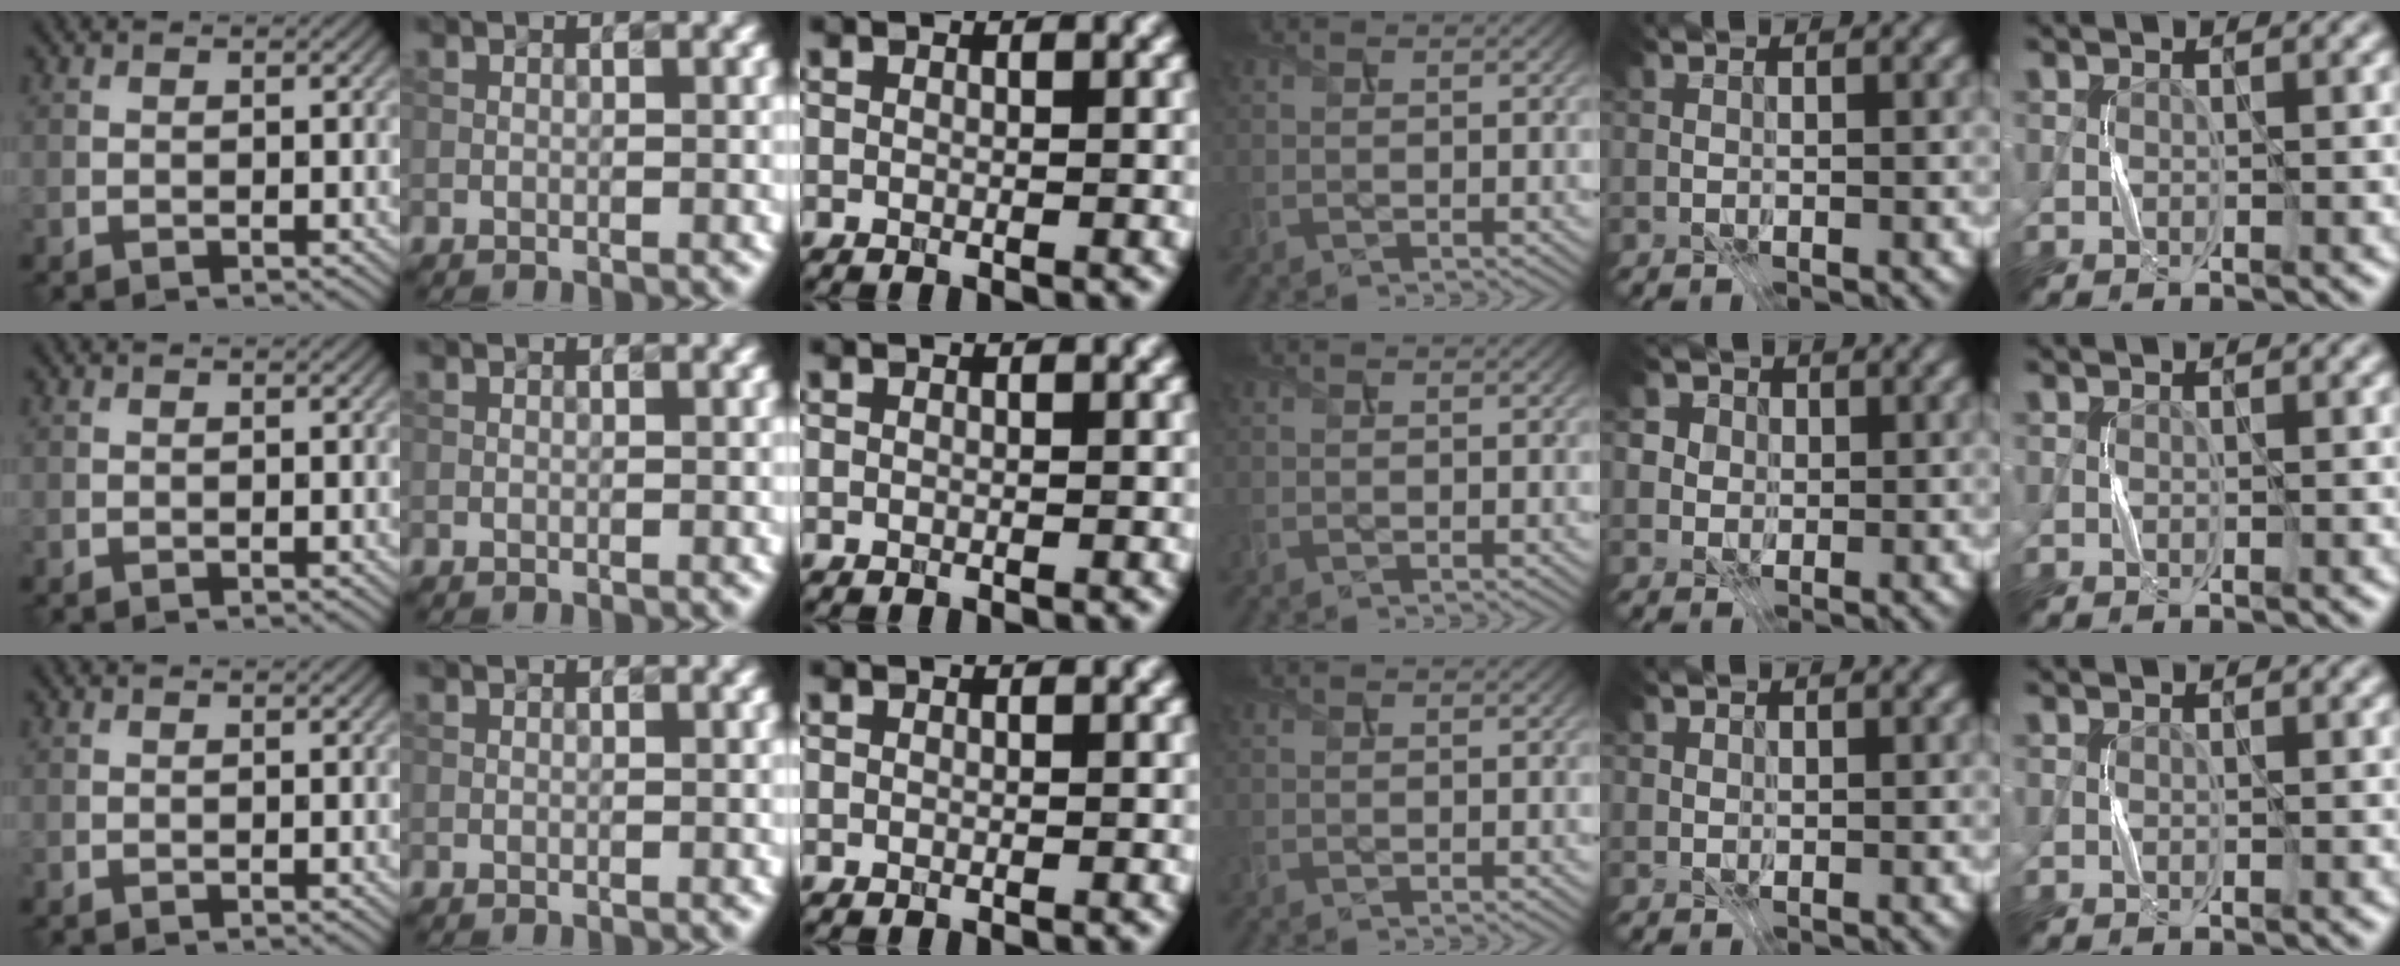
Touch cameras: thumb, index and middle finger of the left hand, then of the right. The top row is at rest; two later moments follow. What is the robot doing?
{"motion": "press", "object": "calculator"}